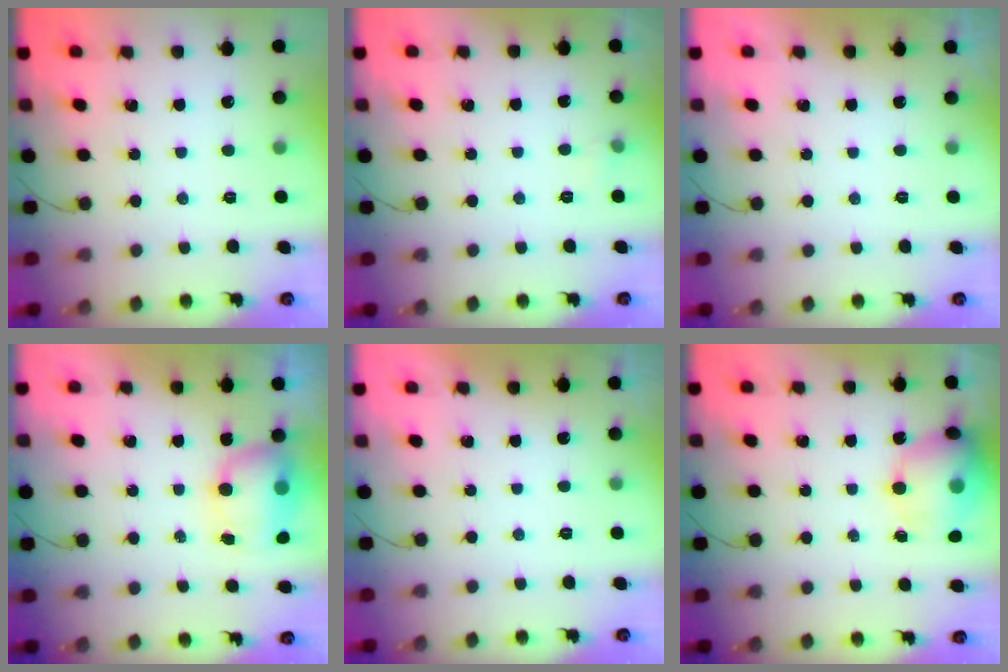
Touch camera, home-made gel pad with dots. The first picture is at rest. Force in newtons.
{"total": 2.9, "press": 2.8, "slide": 0.9}
{"total": 0.0}
{"total": 7.8, "press": 7.4, "slide": 2.6}
{"total": 0.0}
{"total": 16.4, "press": 16.1, "slide": 3.0}